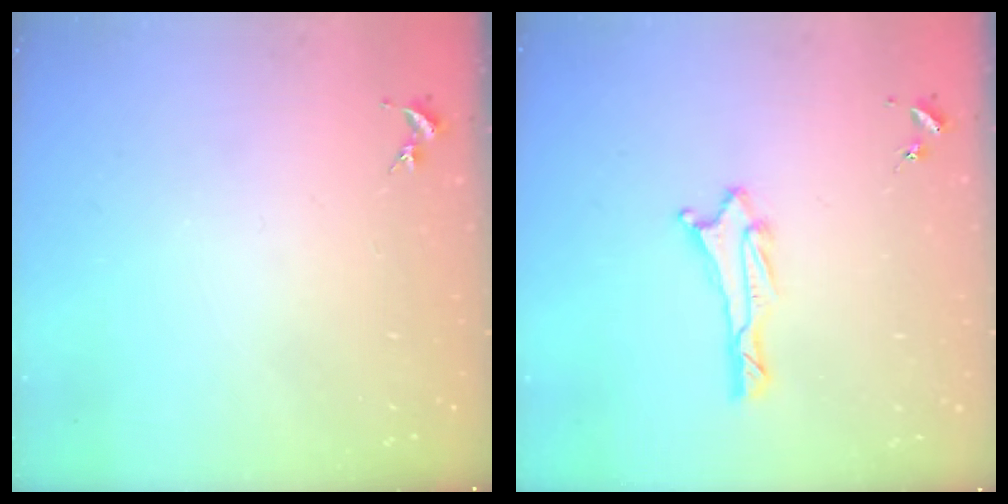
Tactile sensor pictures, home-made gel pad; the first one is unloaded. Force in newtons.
{"total": 1.3, "press": 1.3, "slide": 0.1}